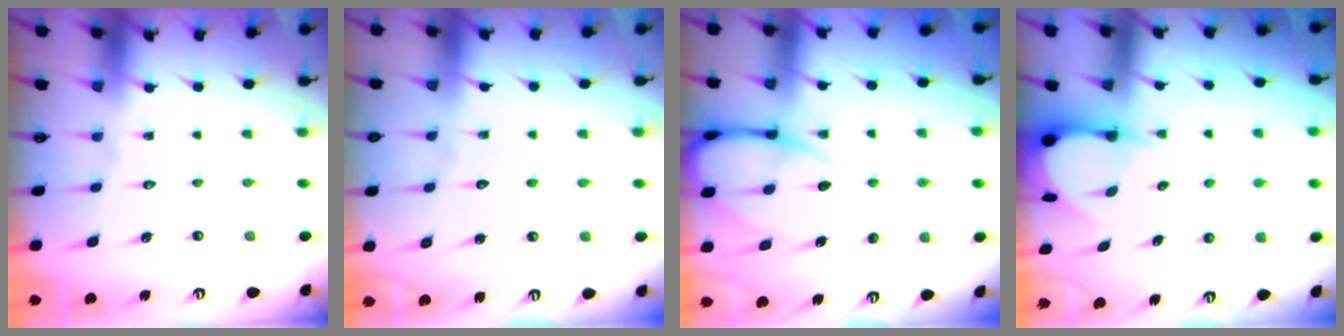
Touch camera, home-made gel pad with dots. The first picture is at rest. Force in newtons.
{"total": 3.9, "press": 3.9, "slide": 0.2}
{"total": 10.2, "press": 10.1, "slide": 1.3}
{"total": 3.4, "press": 3.4, "slide": 0.4}